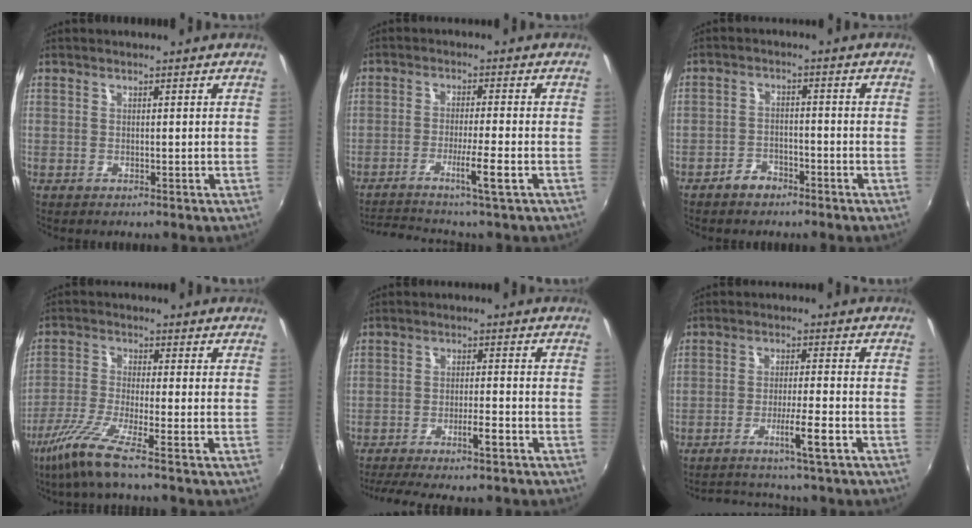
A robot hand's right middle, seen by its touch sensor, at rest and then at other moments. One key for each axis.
{"total": 6.7, "fx": -4.8, "fy": -0.8, "fz": 4.6, "tx": -0.095, "ty": -0.005, "tz": -0.083}
{"total": 3.5, "fx": -2.9, "fy": 1.8, "fz": 1.1, "tx": -0.031, "ty": 0.010, "tz": -0.046}
{"total": 7.8, "fx": -5.2, "fy": -0.5, "fz": 5.8, "tx": -0.131, "ty": -0.016, "tz": -0.104}
{"total": 7.1, "fx": -5.7, "fy": 0.1, "fz": 4.3, "tx": -0.088, "ty": -0.003, "tz": -0.090}
{"total": 6.4, "fx": -5.1, "fy": -0.3, "fz": 3.8, "tx": -0.074, "ty": -0.003, "tz": -0.082}